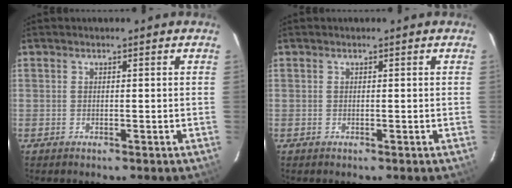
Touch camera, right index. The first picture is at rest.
{"total": 0.0}